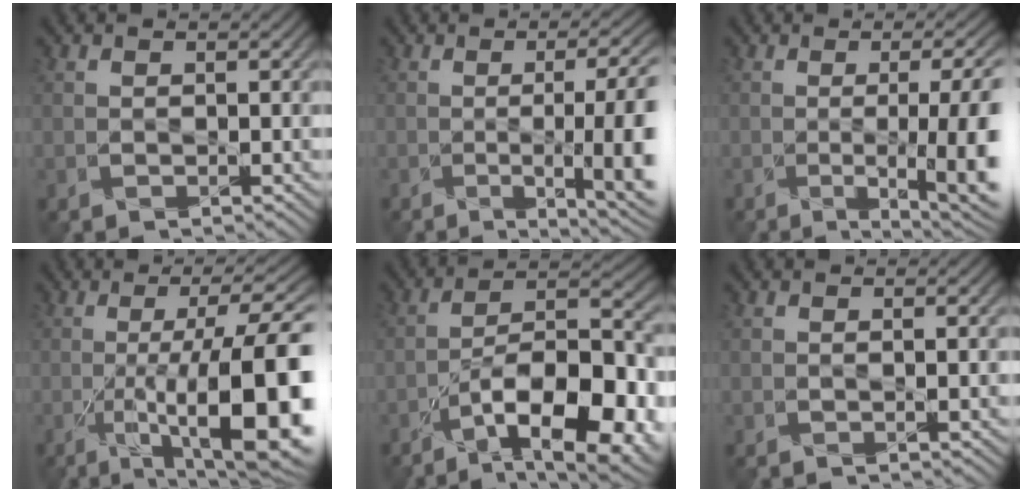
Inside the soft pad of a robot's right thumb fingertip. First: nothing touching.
{"total": 12.8, "force": [-2.7, 3.8, 11.9], "torque": [-0.128, 0.011, -0.042]}
{"total": 14.4, "force": [-3.0, 4.5, 13.3], "torque": [-0.148, 0.005, -0.041]}
{"total": 16.2, "force": [-5.0, 4.5, 14.8], "torque": [-0.209, 0.002, -0.074]}
{"total": 16.9, "force": [-10.8, 6.3, 11.4], "torque": [-0.163, -0.012, -0.158]}
{"total": 0.8, "force": [-0.1, -0.2, 0.8], "torque": [-0.021, 0.002, -0.005]}